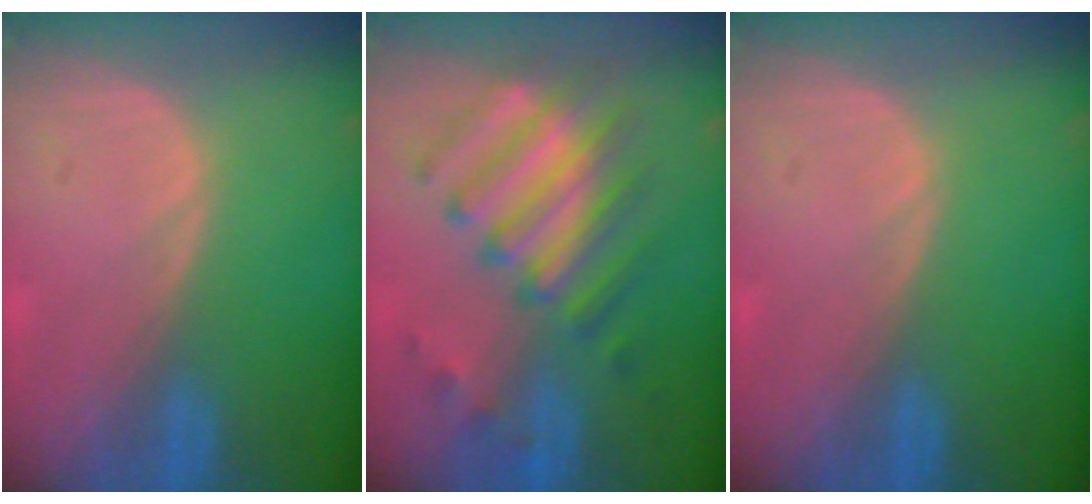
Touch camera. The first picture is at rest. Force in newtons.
{"total": 8.6, "press": 8.6, "slide": 0.3}
{"total": 0.0}